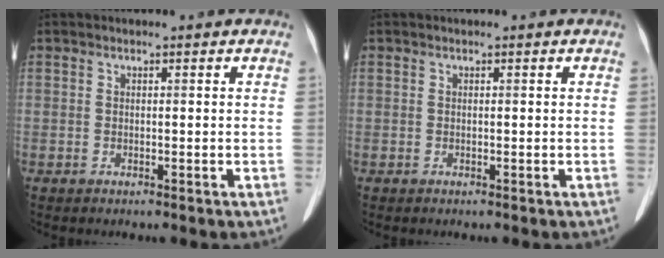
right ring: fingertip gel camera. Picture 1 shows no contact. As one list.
[{"total": 0.0}]